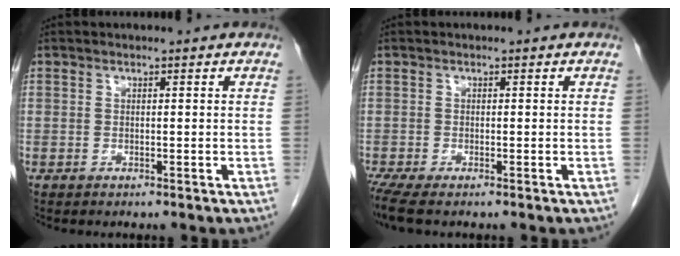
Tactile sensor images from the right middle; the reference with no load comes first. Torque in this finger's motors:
{"motor_torque": [0.60, -0.47, 0.06, 0.05]}